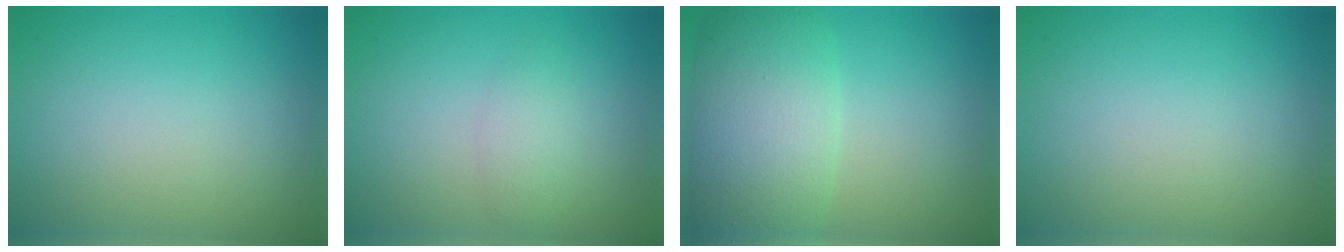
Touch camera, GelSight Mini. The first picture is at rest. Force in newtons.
{"total": 1.8, "press": 1.8, "slide": 0.1}
{"total": 8.3, "press": 8.3, "slide": 0.4}
{"total": 0.0}